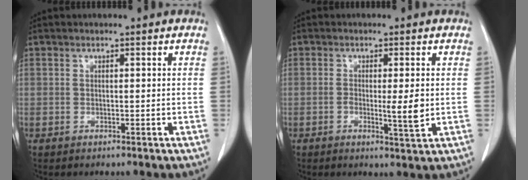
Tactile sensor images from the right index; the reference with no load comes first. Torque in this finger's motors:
{"motor_torque": [0.21, 0.00, 0.13, 0.06]}